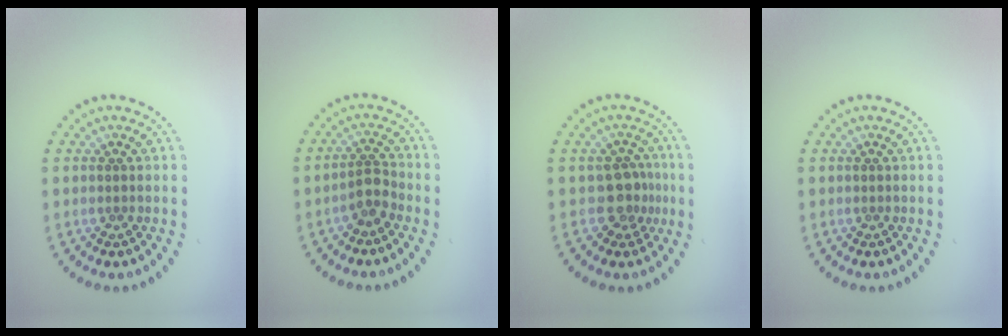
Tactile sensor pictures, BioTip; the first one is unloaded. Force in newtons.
{"total": 1.9, "press": 1.7, "slide": 1.0}
{"total": 2.7, "press": 2.2, "slide": 1.6}
{"total": 0.0}